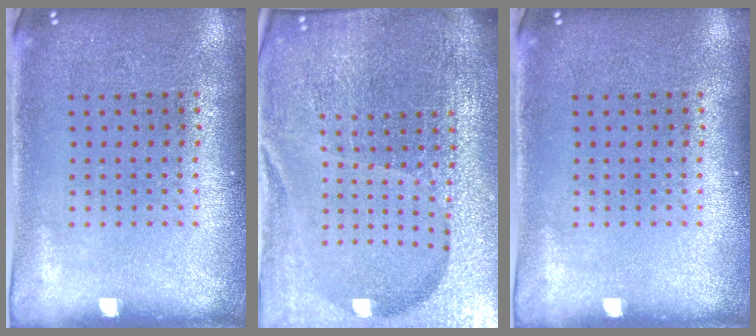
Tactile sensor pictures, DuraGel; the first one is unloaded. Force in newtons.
{"total": 6.9, "press": 6.0, "slide": 3.5}
{"total": 0.0}